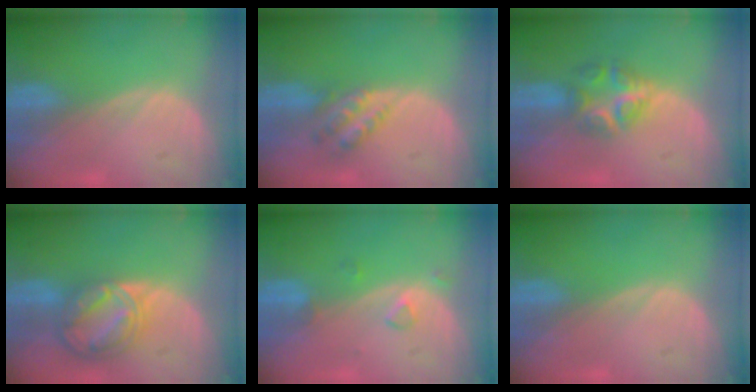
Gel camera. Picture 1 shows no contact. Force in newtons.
{"total": 4.5, "press": 4.0, "slide": 2.0}
{"total": 5.7, "press": 5.7, "slide": 0.2}
{"total": 8.6, "press": 7.2, "slide": 4.6}
{"total": 2.1, "press": 2.1, "slide": 0.1}
{"total": 0.0}